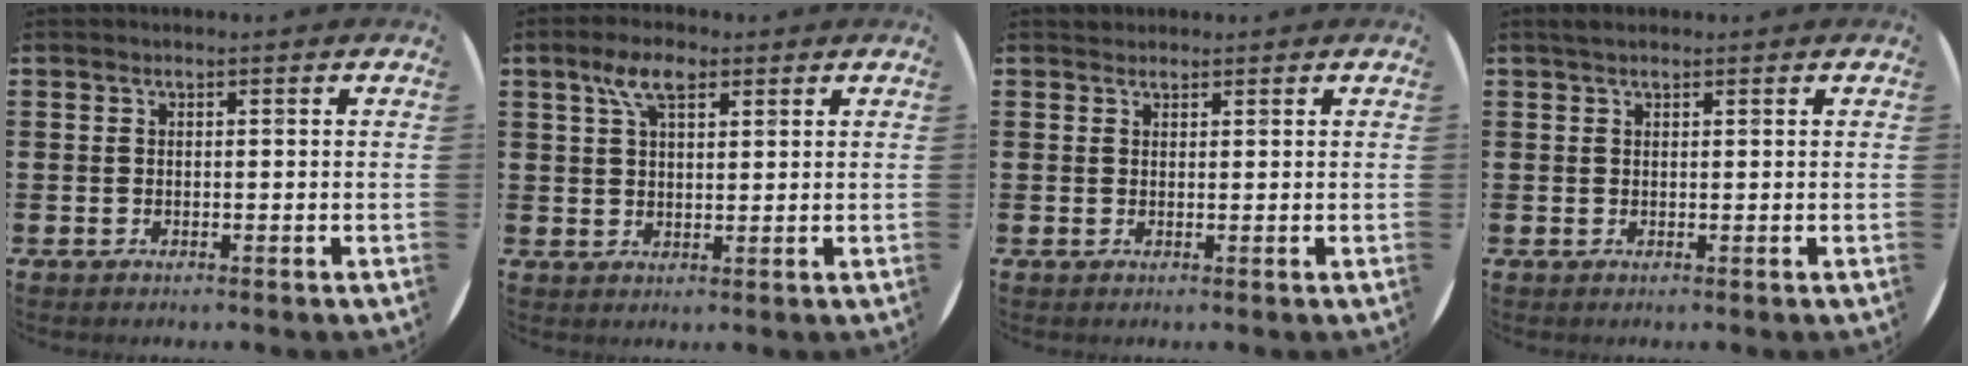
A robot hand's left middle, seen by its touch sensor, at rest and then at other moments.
{"total": 5.5, "force": [3.3, 2.4, 3.7], "torque": [-0.074, 0.006, 0.057]}
{"total": 0.9, "force": [0.9, 0.3, -0.1], "torque": [0.008, -0.001, 0.016]}
{"total": 1.1, "force": [0.9, 0.4, 0.5], "torque": [-0.012, 0.003, 0.017]}